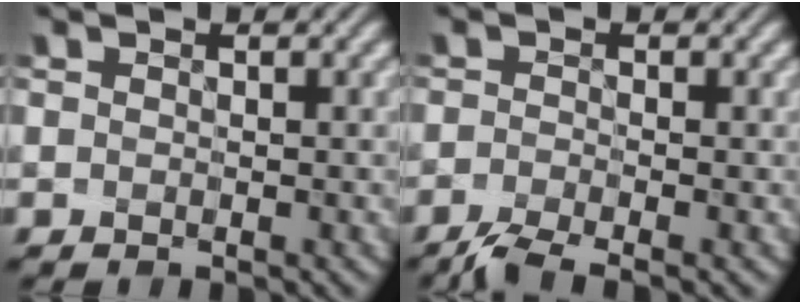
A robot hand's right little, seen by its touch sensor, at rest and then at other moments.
{"total": 3.7, "force": [-3.1, 0.5, 2.1], "torque": [-0.045, -0.005, -0.057]}